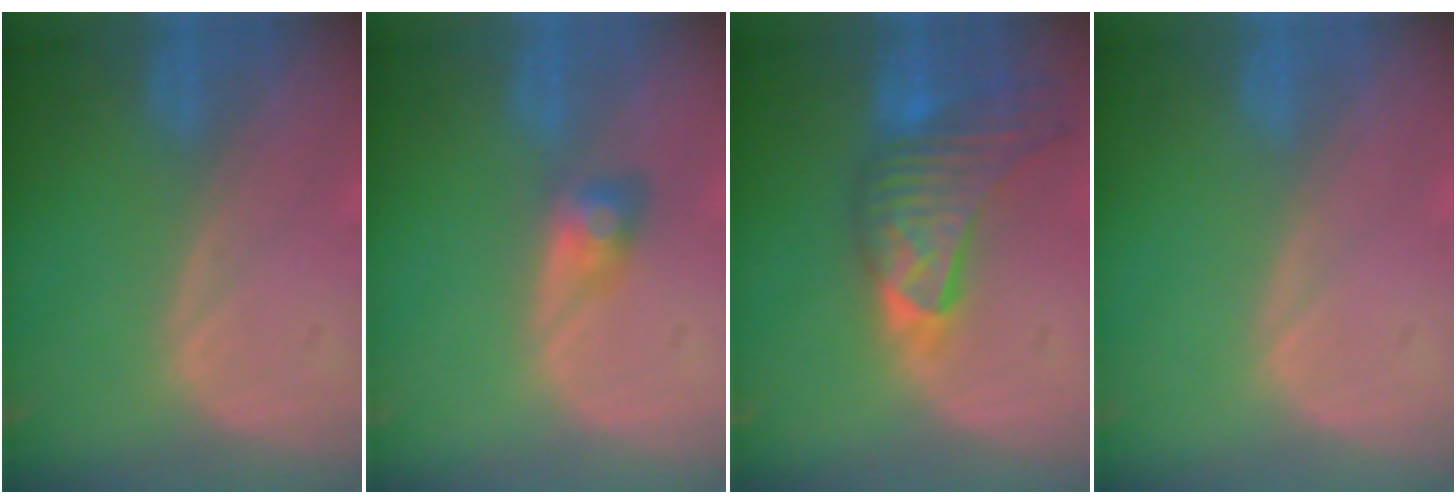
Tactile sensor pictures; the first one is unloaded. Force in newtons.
{"total": 2.7, "press": 2.7, "slide": 0.3}
{"total": 9.0, "press": 8.4, "slide": 3.2}
{"total": 0.0}